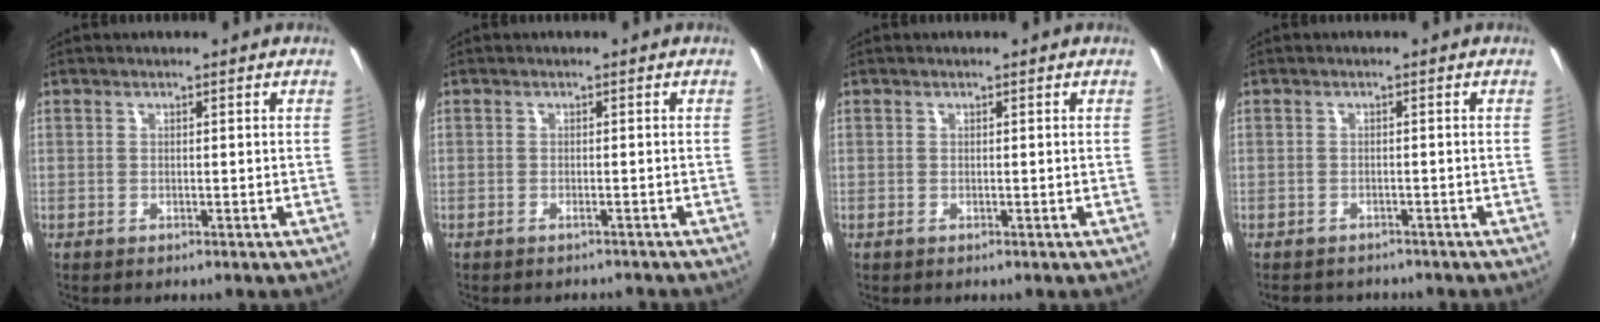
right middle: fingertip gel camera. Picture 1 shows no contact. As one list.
[{"total": 2.4, "force": [-2.3, 0.4, 0.6], "torque": [-0.018, -0.011, -0.035]}, {"total": 0.0}, {"total": 4.5, "force": [-4.0, 1.7, 1.1], "torque": [-0.030, -0.014, -0.056]}]